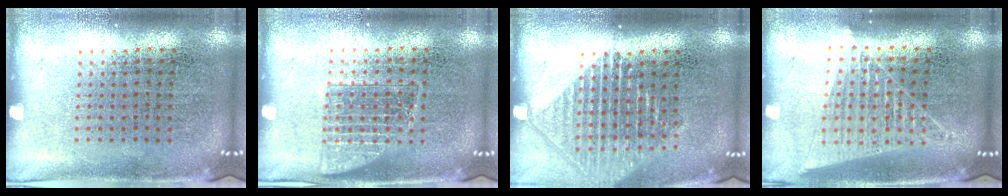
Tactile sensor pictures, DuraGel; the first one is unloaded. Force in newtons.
{"total": 1.0, "press": 1.0, "slide": 0.3}
{"total": 1.4, "press": 1.3, "slide": 0.6}
{"total": 1.5, "press": 1.4, "slide": 0.6}